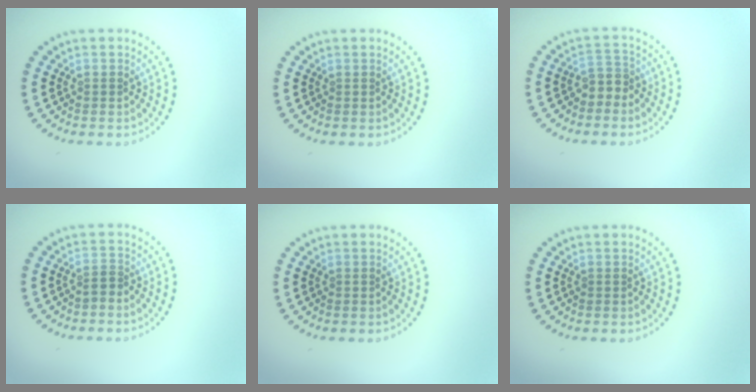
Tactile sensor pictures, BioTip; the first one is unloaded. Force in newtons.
{"total": 0.0}
{"total": 1.9, "press": 1.6, "slide": 1.0}
{"total": 0.7, "press": 0.5, "slide": 0.6}
{"total": 0.0}
{"total": 0.0}